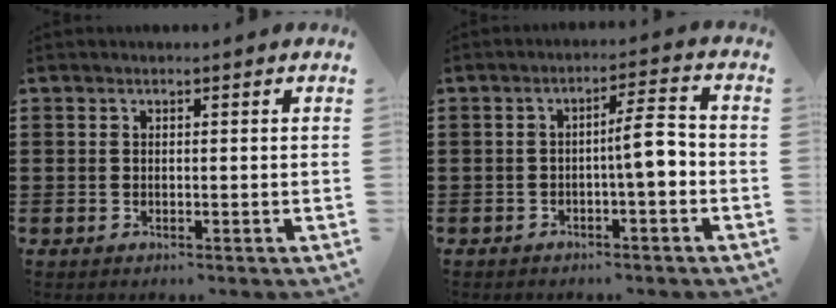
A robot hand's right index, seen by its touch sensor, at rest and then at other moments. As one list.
[{"total": 5.6, "force": [-1.0, 1.1, 5.4], "torque": [-0.088, 0.006, -0.023]}]